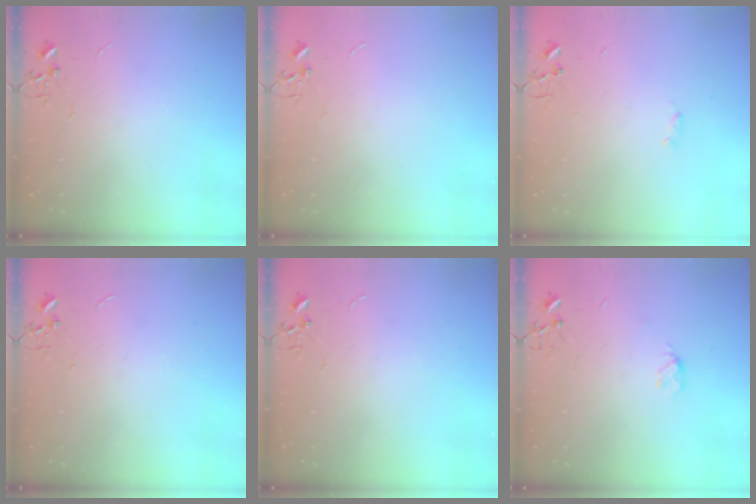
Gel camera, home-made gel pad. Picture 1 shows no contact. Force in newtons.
{"total": 0.0}
{"total": 1.8, "press": 1.7, "slide": 0.4}
{"total": 0.0}
{"total": 0.0}
{"total": 5.0, "press": 4.9, "slide": 0.4}